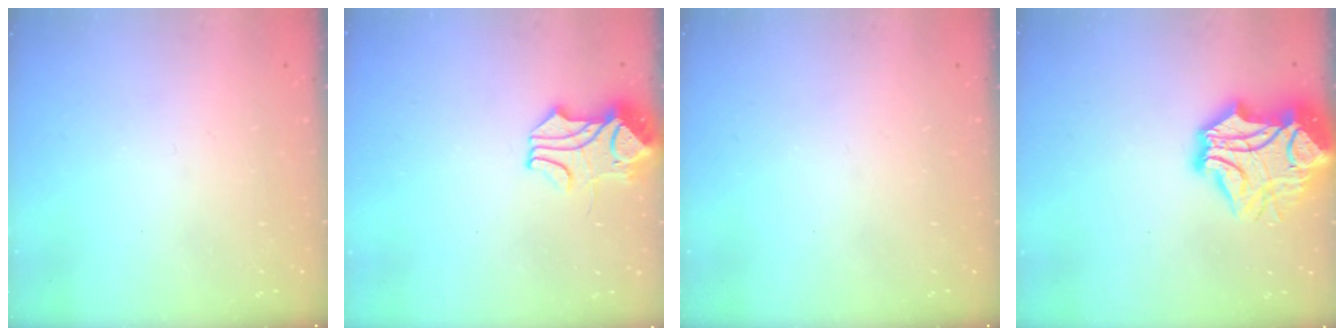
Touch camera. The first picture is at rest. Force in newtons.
{"total": 2.8, "press": 2.7, "slide": 0.6}
{"total": 0.0}
{"total": 15.0, "press": 14.8, "slide": 2.2}